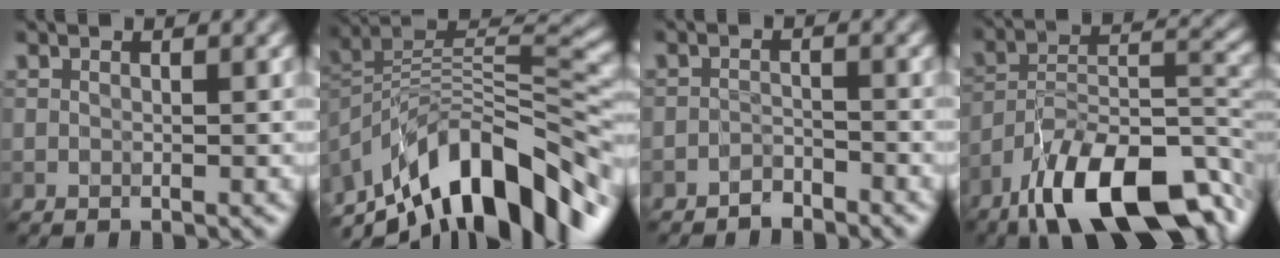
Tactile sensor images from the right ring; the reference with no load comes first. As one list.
[{"total": 13.0, "force": [-8.1, 5.2, 8.7], "torque": [-0.149, 0.028, -0.147]}, {"total": 1.5, "force": [-1.5, 0.3, 0.1], "torque": [-0.001, 0.004, -0.031]}, {"total": 12.9, "force": [-8.8, 4.2, 8.4], "torque": [-0.136, 0.002, -0.165]}]